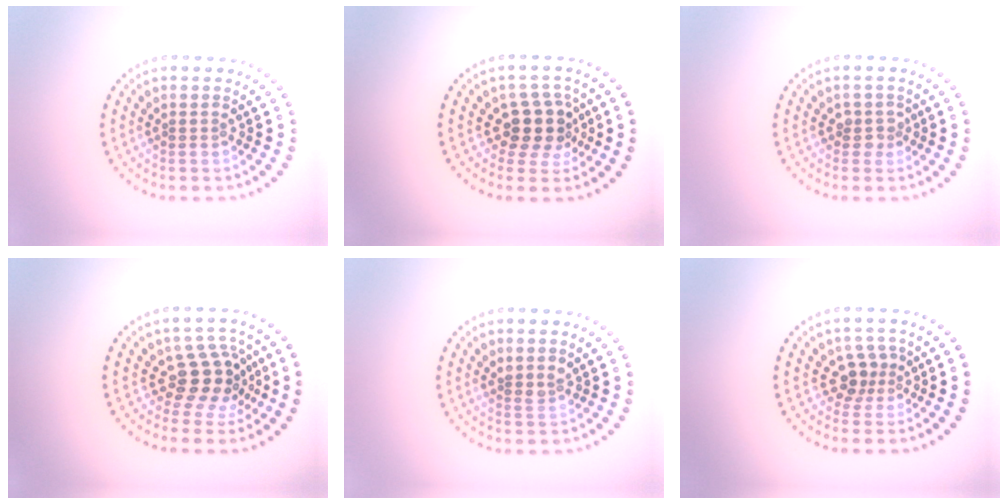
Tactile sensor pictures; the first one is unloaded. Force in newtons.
{"total": 3.5, "press": 2.9, "slide": 1.9}
{"total": 1.4, "press": 1.1, "slide": 0.9}
{"total": 3.9, "press": 2.9, "slide": 2.5}
{"total": 1.4, "press": 1.0, "slide": 0.9}
{"total": 2.3, "press": 1.7, "slide": 1.5}